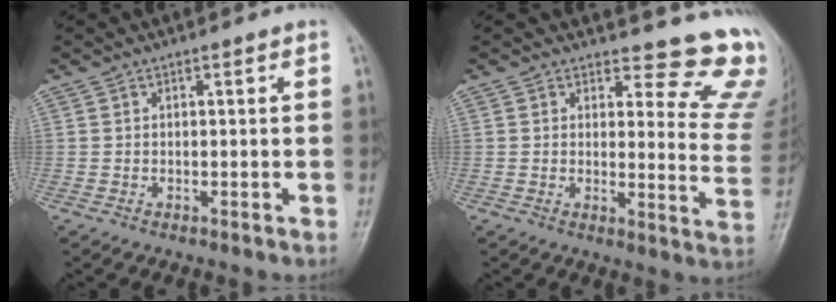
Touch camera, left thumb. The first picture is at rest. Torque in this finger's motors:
{"motor_torque": [0.53, 0.32, 0.12, -0.28, 0.03]}